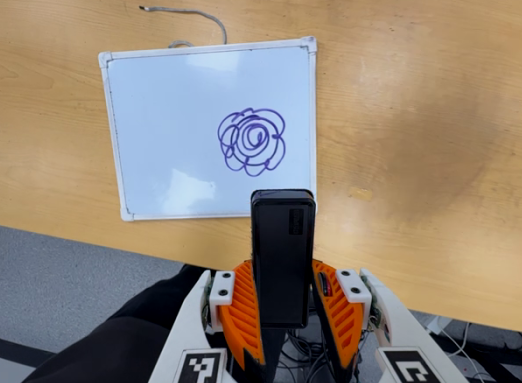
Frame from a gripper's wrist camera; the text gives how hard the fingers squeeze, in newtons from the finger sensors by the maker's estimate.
{"total": 4.7, "left": 3.3, "right": 6.2}